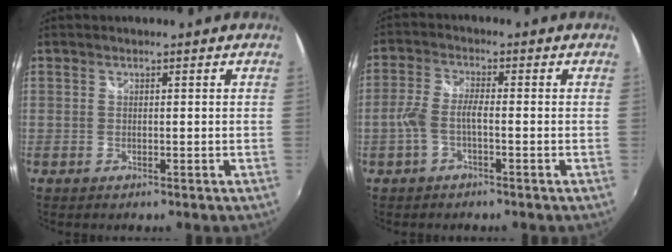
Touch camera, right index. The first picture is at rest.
{"total": 4.6, "force": [-1.6, 1.2, 4.1], "torque": [-0.096, 0.006, -0.031]}